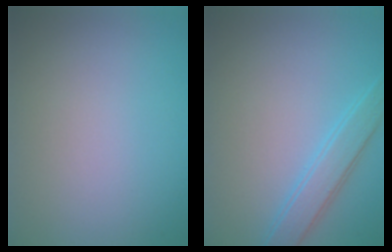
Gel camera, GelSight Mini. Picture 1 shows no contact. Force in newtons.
{"total": 2.8, "press": 2.8, "slide": 0.1}